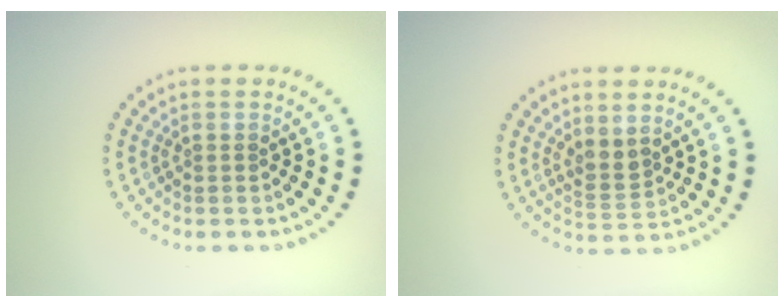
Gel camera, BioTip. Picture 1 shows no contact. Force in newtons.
{"total": 1.9, "press": 1.6, "slide": 1.1}